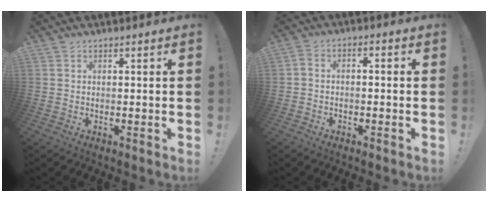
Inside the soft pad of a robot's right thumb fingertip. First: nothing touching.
{"total": 2.8, "force": [-2.2, 1.0, 1.4], "torque": [-0.029, 0.008, -0.041]}